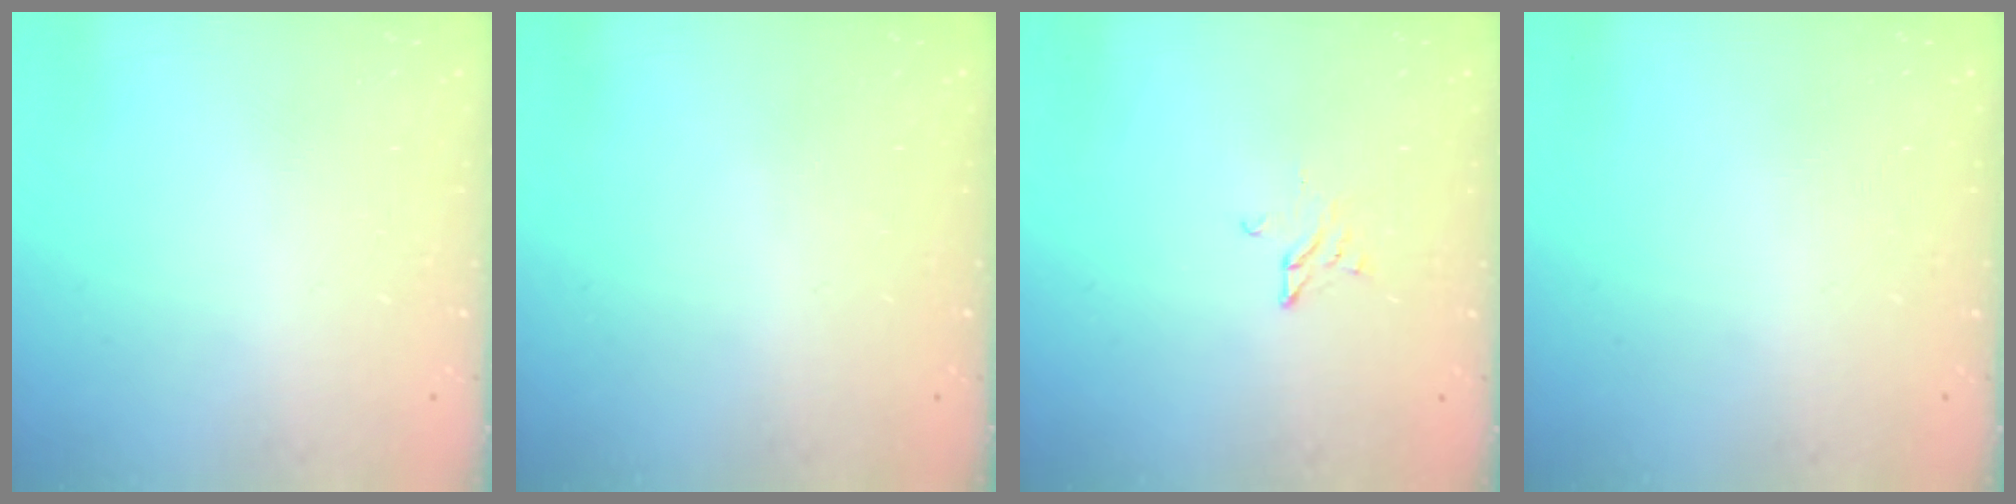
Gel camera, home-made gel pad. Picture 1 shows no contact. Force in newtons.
{"total": 0.0}
{"total": 2.2, "press": 2.2, "slide": 0.2}
{"total": 0.0}